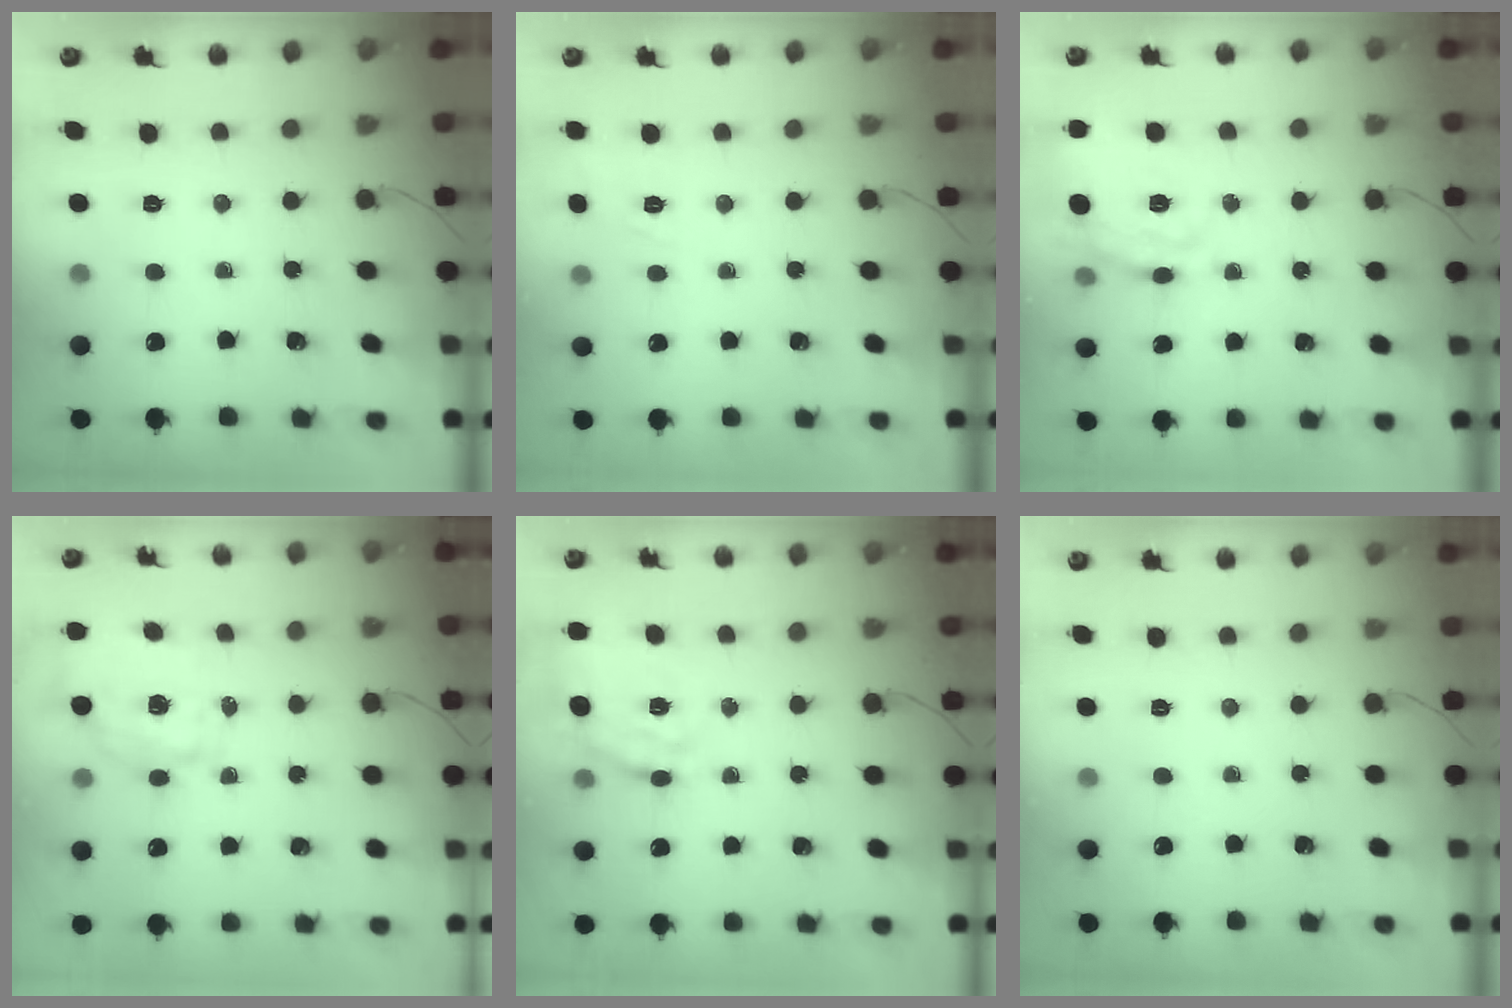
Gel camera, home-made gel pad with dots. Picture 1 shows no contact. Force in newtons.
{"total": 2.8, "press": 2.2, "slide": 1.7}
{"total": 19.2, "press": 19.2, "slide": 0.1}
{"total": 2.6, "press": 2.3, "slide": 1.3}
{"total": 19.0, "press": 18.8, "slide": 3.2}
{"total": 0.0}